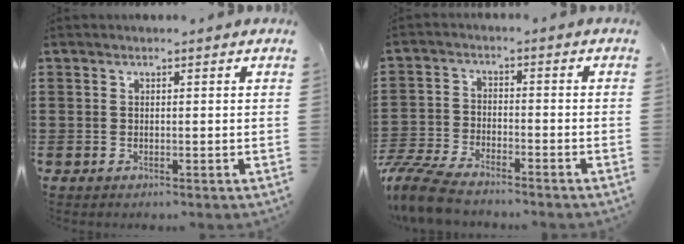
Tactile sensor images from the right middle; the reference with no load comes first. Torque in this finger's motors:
{"motor_torque": [1.63, -0.51, 0.76, 0.21]}